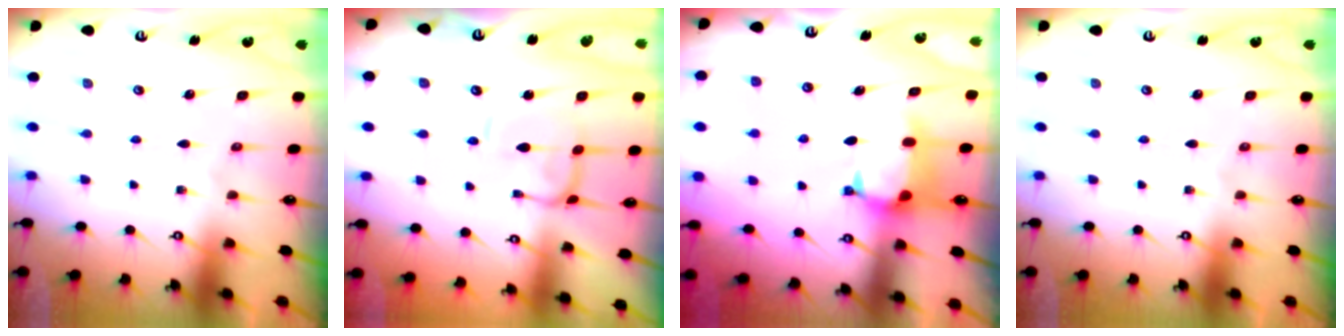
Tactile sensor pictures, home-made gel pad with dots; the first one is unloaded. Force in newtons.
{"total": 1.5, "press": 1.5, "slide": 0.5}
{"total": 0.9, "press": 0.2, "slide": 0.9}
{"total": 0.0}